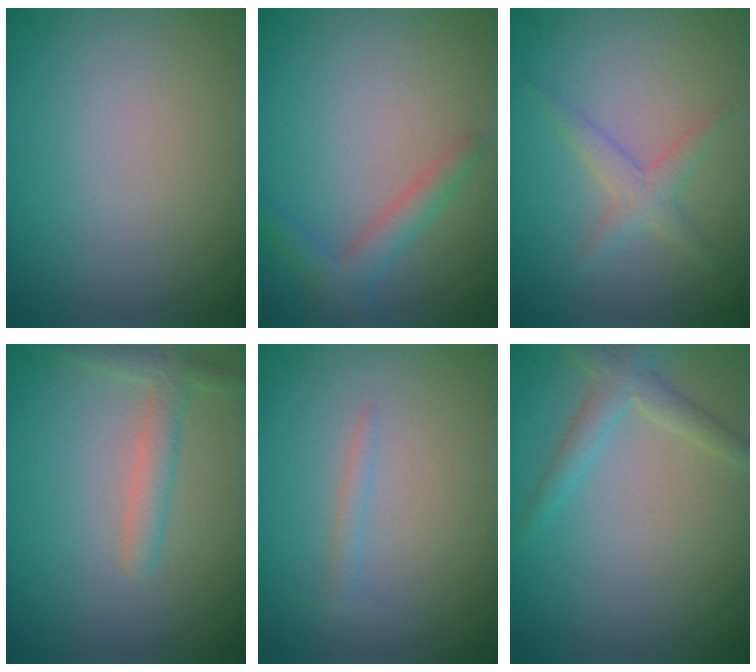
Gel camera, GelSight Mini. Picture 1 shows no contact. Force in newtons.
{"total": 2.2, "press": 2.2, "slide": 0.0}
{"total": 1.9, "press": 1.9, "slide": 0.1}
{"total": 2.0, "press": 2.0, "slide": 0.1}
{"total": 0.9, "press": 0.9, "slide": 0.1}
{"total": 2.0, "press": 2.0, "slide": 0.2}